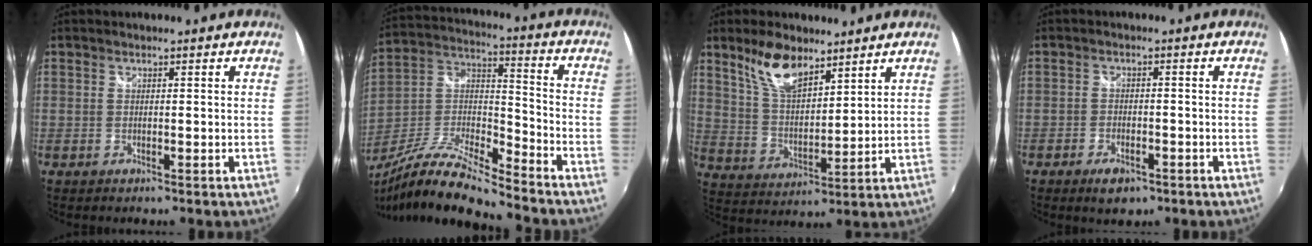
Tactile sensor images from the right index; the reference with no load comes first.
{"total": 16.4, "force": [-13.1, 2.5, 9.6], "torque": [-0.194, -0.007, -0.255]}
{"total": 10.4, "force": [7.2, 4.3, 6.1], "torque": [-0.113, 0.009, 0.145]}
{"total": 4.9, "force": [-3.2, 2.5, 2.7], "torque": [-0.067, -0.005, -0.050]}